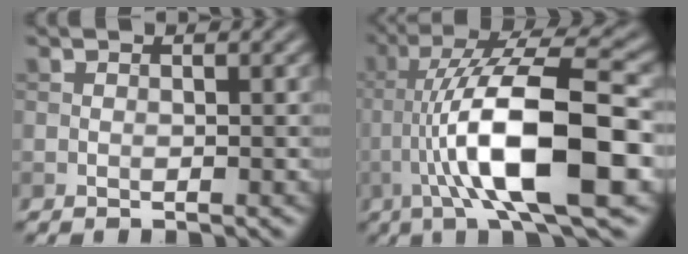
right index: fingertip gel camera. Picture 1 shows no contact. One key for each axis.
{"total": 12.3, "fx": -2.6, "fy": 2.8, "fz": 11.7, "tx": -0.196, "ty": 0.017, "tz": -0.041}